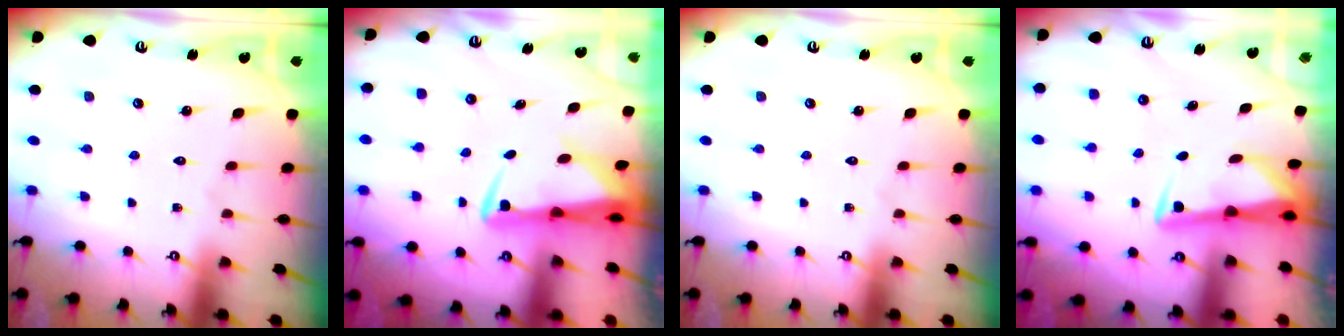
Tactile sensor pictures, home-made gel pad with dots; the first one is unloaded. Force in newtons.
{"total": 3.4, "press": 3.3, "slide": 0.6}
{"total": 0.0}
{"total": 3.1, "press": 3.1, "slide": 0.4}